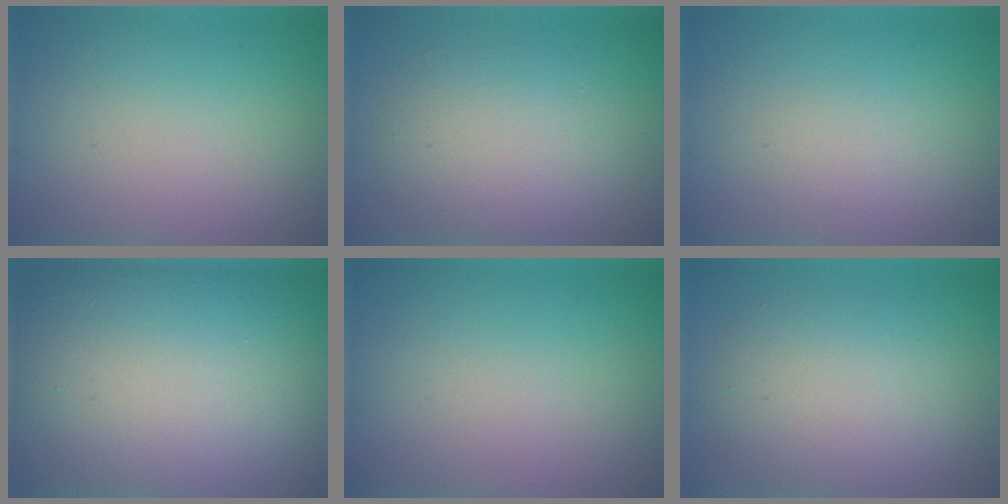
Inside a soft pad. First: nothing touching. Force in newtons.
{"total": 5.0, "press": 5.0, "slide": 0.2}
{"total": 1.1, "press": 1.1, "slide": 0.1}
{"total": 21.6, "press": 21.6, "slide": 0.7}
{"total": 0.0}
{"total": 5.3, "press": 5.3, "slide": 0.3}